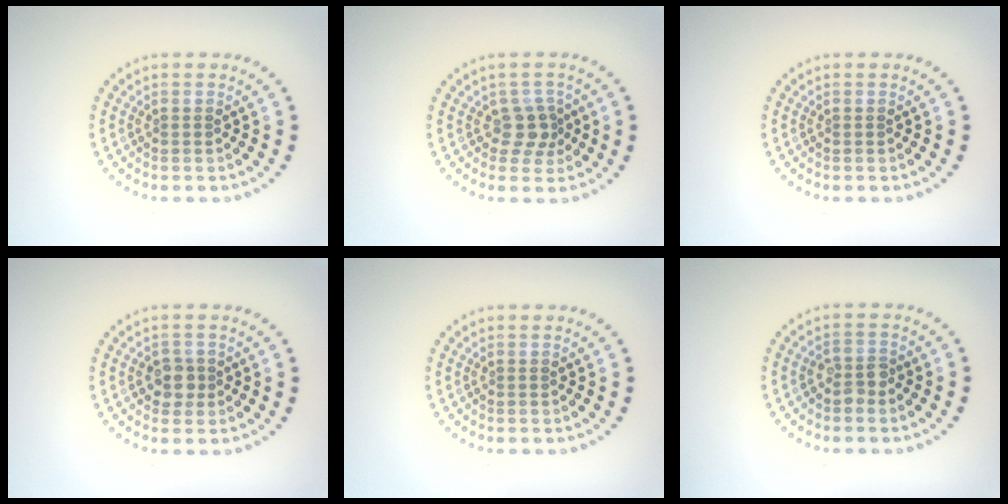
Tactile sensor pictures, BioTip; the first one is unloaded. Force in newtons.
{"total": 2.3, "press": 1.9, "slide": 1.4}
{"total": 0.0}
{"total": 1.9, "press": 1.8, "slide": 0.7}
{"total": 0.0}
{"total": 1.7, "press": 1.6, "slide": 0.5}